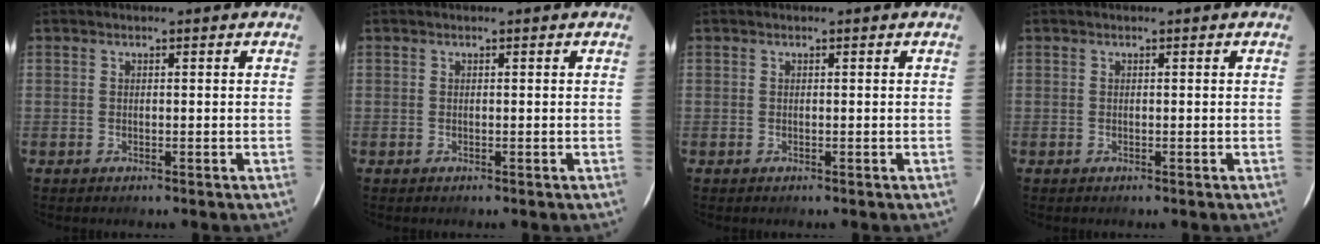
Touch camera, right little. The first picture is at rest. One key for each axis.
{"total": 0.0}
{"total": 0.0}
{"total": 0.0}